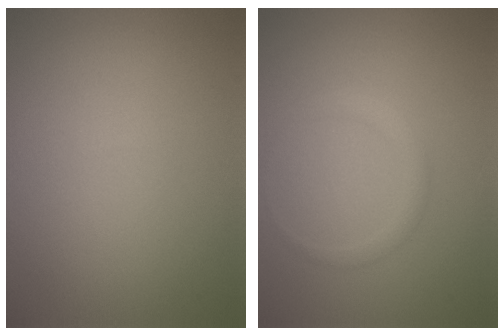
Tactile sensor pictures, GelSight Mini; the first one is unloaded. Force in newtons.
{"total": 1.3, "press": 1.3, "slide": 0.1}